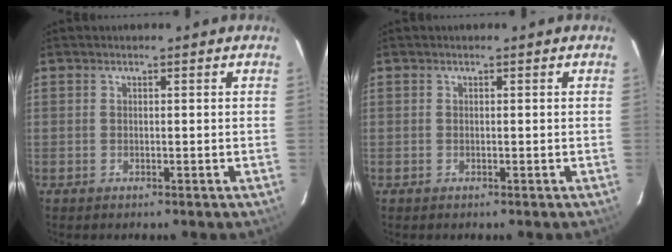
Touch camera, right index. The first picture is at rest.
{"total": 0.0}